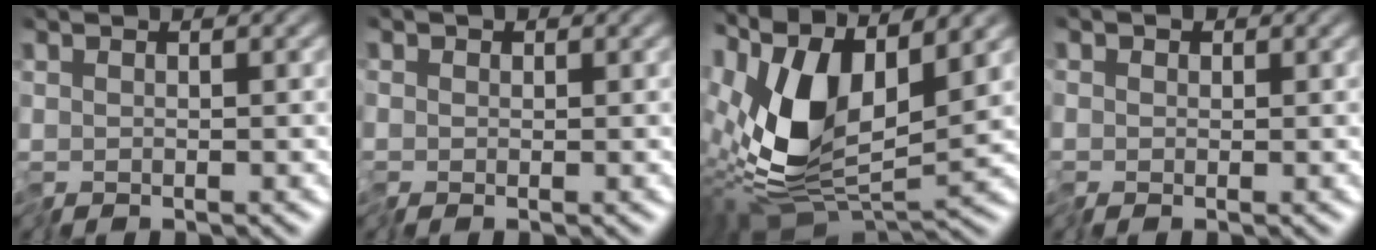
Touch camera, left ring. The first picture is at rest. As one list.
[{"total": 0.5, "force": [-0.1, 0.5, 0.0], "torque": [0.000, 0.002, -0.005]}, {"total": 10.5, "force": [0.9, 5.0, 9.2], "torque": [-0.198, -0.008, 0.011]}, {"total": 0.8, "force": [-0.2, 0.7, 0.2], "torque": [0.000, 0.002, -0.006]}]